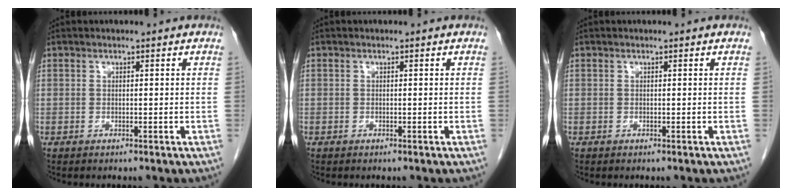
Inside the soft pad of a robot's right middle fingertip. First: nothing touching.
{"total": 0.0}
{"total": 0.0}